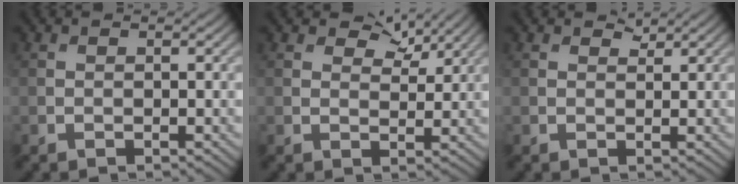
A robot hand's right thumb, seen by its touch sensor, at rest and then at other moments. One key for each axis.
{"total": 4.2, "fx": 2.9, "fy": 2.0, "fz": 2.2, "tx": -0.038, "ty": -0.002, "tz": 0.048}
{"total": 1.0, "fx": 0.9, "fy": 0.4, "fz": 0.4, "tx": -0.008, "ty": -0.004, "tz": 0.017}